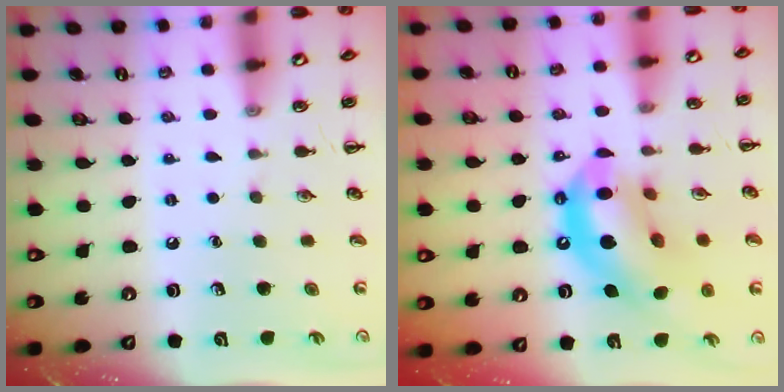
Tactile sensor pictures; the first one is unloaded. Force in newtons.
{"total": 16.5, "press": 15.9, "slide": 4.3}